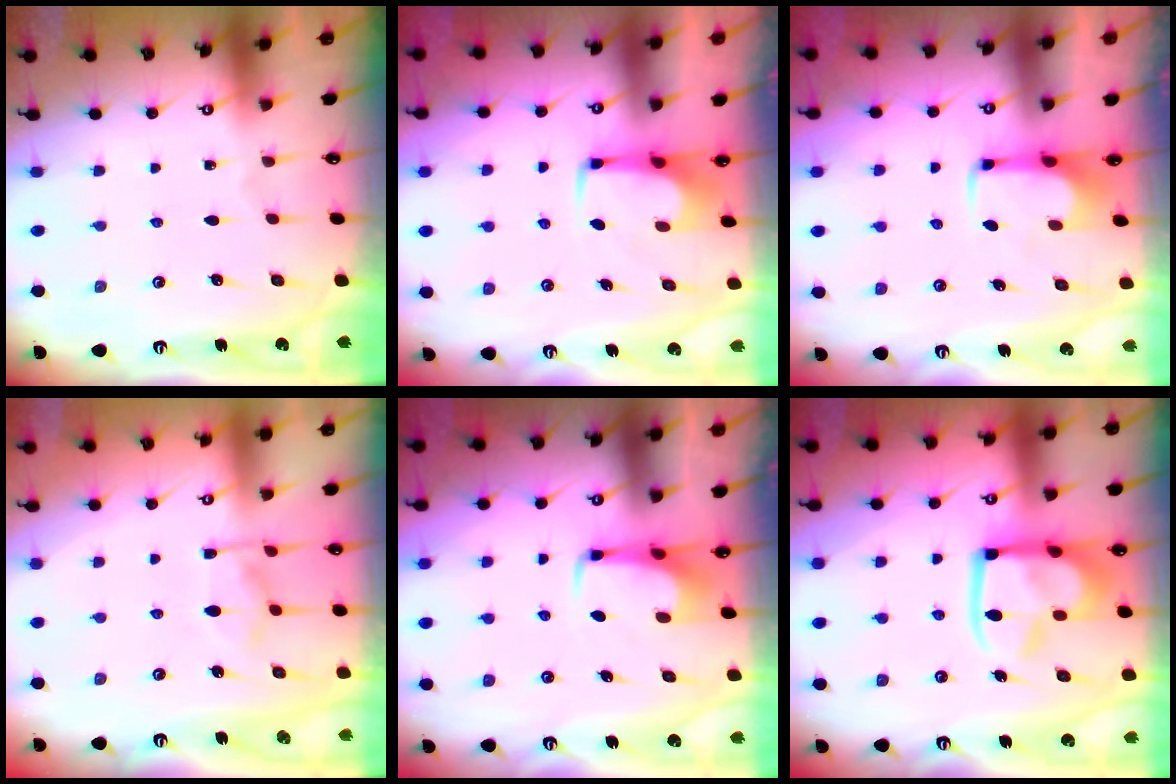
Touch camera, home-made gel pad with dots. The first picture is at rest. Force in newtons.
{"total": 1.7, "press": 1.6, "slide": 0.6}
{"total": 2.2, "press": 2.1, "slide": 0.4}
{"total": 8.4, "press": 8.3, "slide": 1.1}
{"total": 3.0, "press": 2.9, "slide": 0.4}
{"total": 14.9, "press": 14.8, "slide": 1.5}